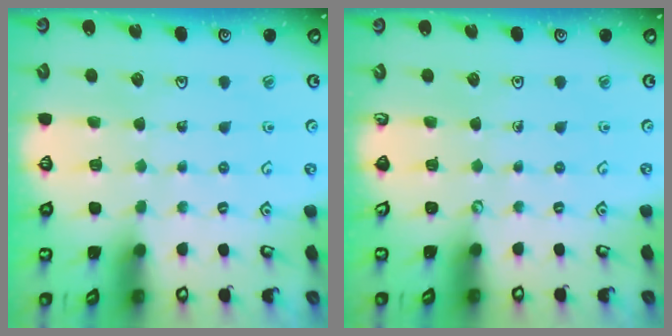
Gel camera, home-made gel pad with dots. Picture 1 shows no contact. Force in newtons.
{"total": 0.0}